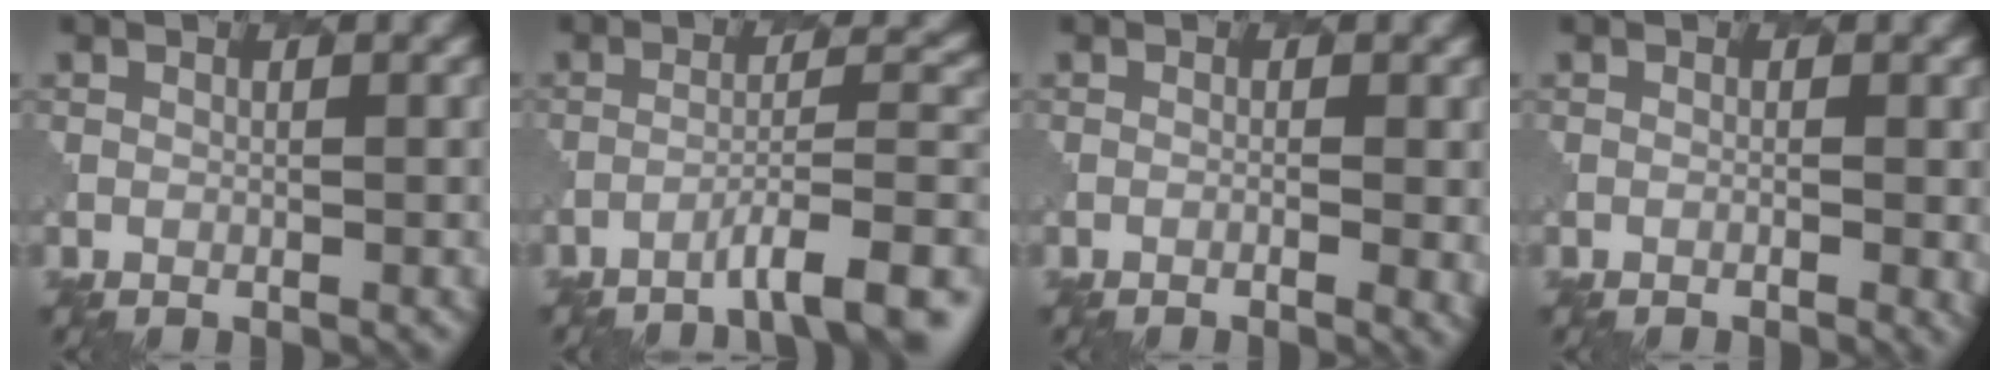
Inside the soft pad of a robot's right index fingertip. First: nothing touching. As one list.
[{"total": 6.8, "force": [-4.7, 1.1, 4.8], "torque": [-0.069, 0.009, -0.075]}, {"total": 1.8, "force": [-0.6, 0.4, 1.7], "torque": [-0.024, -0.001, -0.011]}, {"total": 1.2, "force": [-0.4, 0.3, 1.1], "torque": [-0.015, -0.002, -0.005]}]